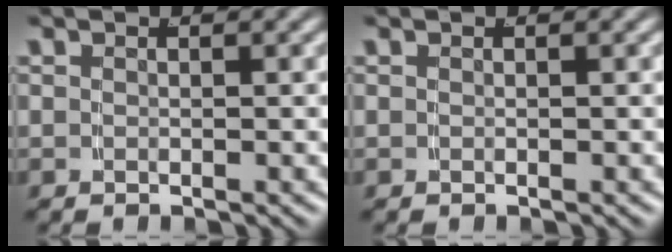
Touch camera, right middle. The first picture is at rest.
{"total": 0.0}